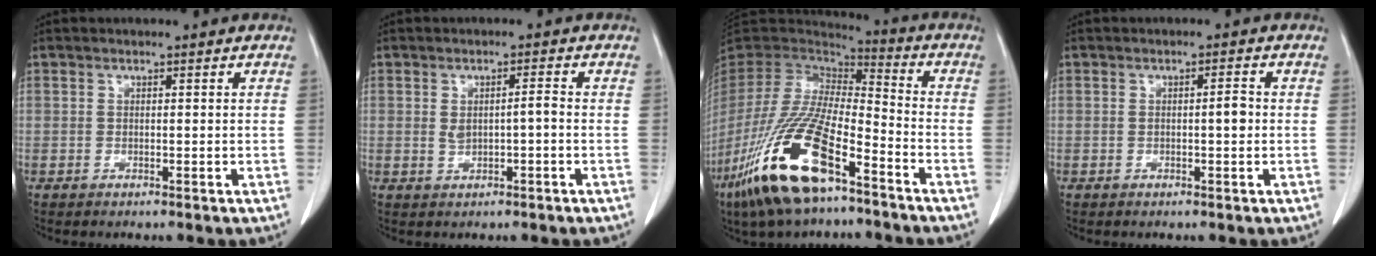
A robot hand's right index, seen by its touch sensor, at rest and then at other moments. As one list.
[{"total": 2.9, "force": [-0.1, 0.8, 2.8], "torque": [-0.052, 0.007, 0.005]}, {"total": 20.4, "force": [-11.5, 5.2, 16.0], "torque": [-0.353, -0.049, -0.217]}, {"total": 2.0, "force": [-0.1, 0.3, 1.9], "torque": [-0.031, 0.003, -0.002]}]